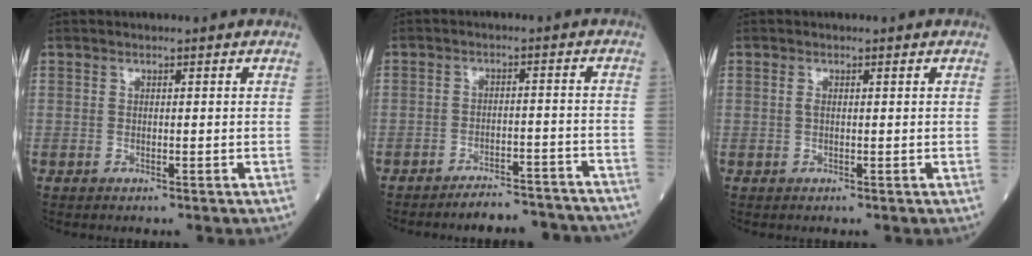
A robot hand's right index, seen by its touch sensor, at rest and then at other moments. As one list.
[{"total": 10.3, "force": [-10.0, 1.6, 2.2], "torque": [-0.009, 0.012, -0.121]}, {"total": 0.8, "force": [0.2, 0.2, 0.7], "torque": [-0.020, 0.003, 0.004]}]